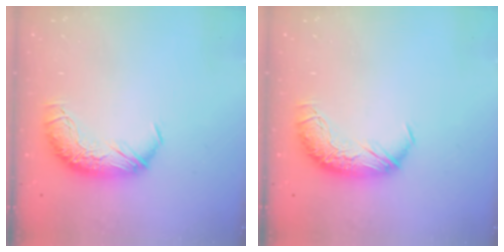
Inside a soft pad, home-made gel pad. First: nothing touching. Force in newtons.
{"total": 0.0}